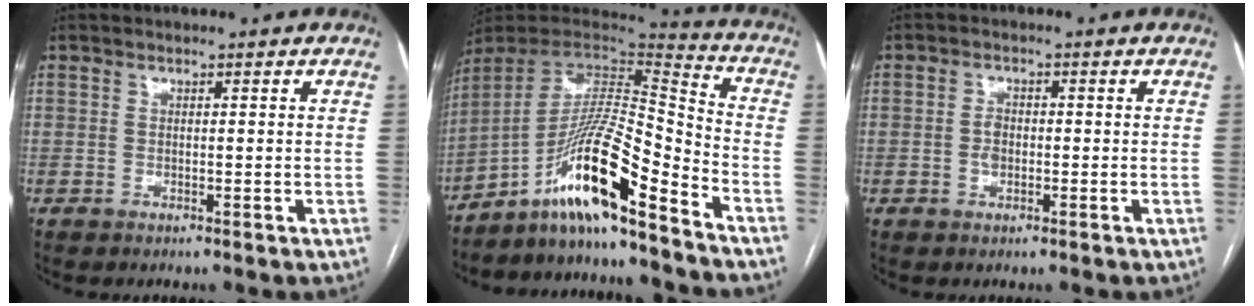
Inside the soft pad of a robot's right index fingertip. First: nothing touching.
{"total": 16.2, "force": [-10.8, 0.3, 12.1], "torque": [-0.218, 0.013, -0.189]}
{"total": 2.1, "force": [-0.4, 1.5, 1.4], "torque": [-0.027, 0.005, -0.004]}